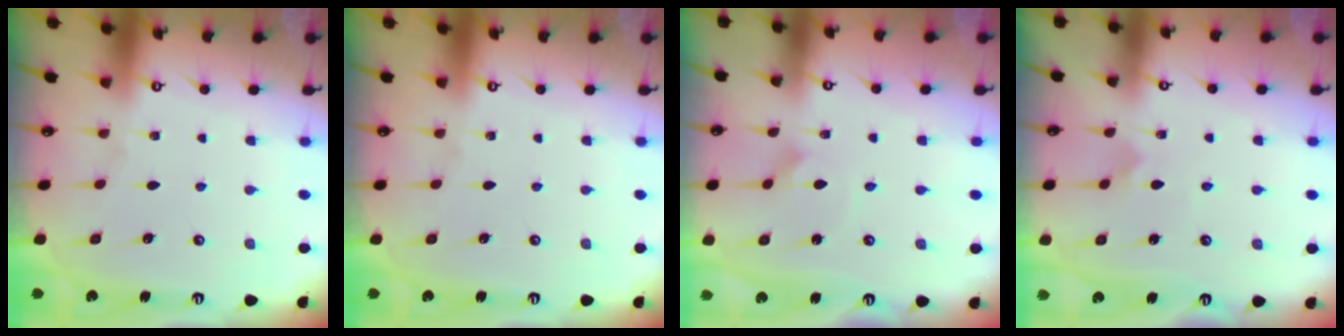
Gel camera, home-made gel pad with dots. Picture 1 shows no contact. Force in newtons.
{"total": 0.0}
{"total": 1.5, "press": 1.5, "slide": 0.0}
{"total": 2.9, "press": 2.9, "slide": 0.2}